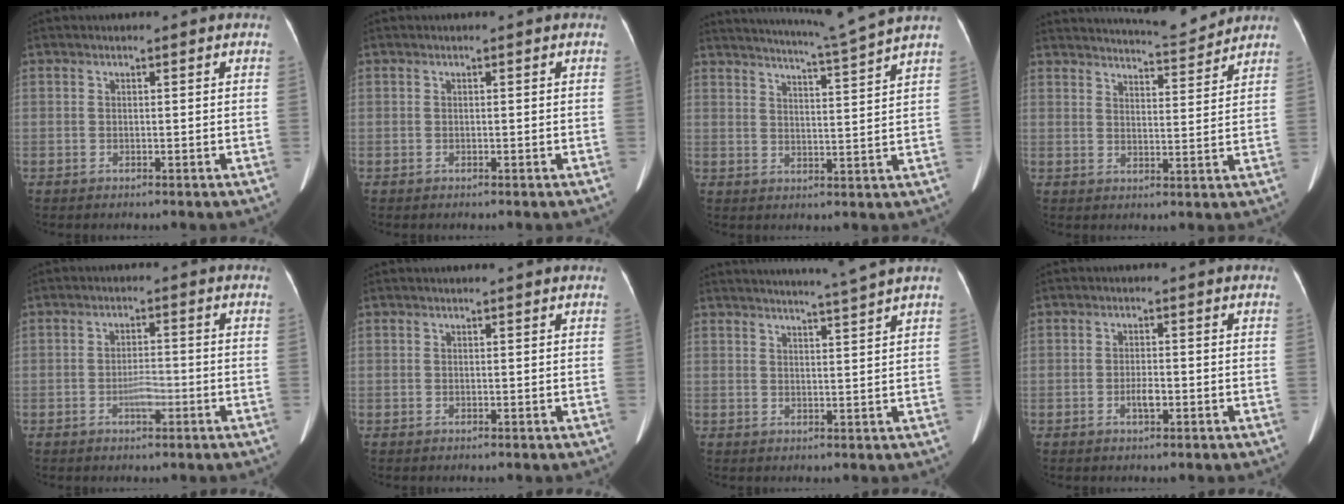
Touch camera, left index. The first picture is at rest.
{"total": 0.0}
{"total": 10.9, "force": [9.7, -3.1, 3.9], "torque": [-0.072, -0.035, 0.136]}
{"total": 8.8, "force": [8.6, 0.1, 1.8], "torque": [-0.034, -0.005, 0.119]}
{"total": 3.0, "force": [-1.4, 1.0, 2.5], "torque": [-0.046, 0.002, -0.024]}
{"total": 1.4, "force": [1.3, -0.1, 0.6], "torque": [-0.010, 0.011, 0.016]}
{"total": 6.9, "force": [6.0, -2.1, 2.5], "torque": [-0.038, -0.012, 0.080]}
{"total": 2.0, "force": [-0.9, 0.5, 1.7], "torque": [-0.032, 0.000, -0.015]}